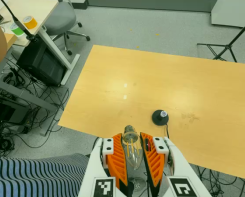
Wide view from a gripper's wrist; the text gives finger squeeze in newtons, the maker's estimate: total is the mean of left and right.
{"total": 24.1, "left": 27.2, "right": 21.0}